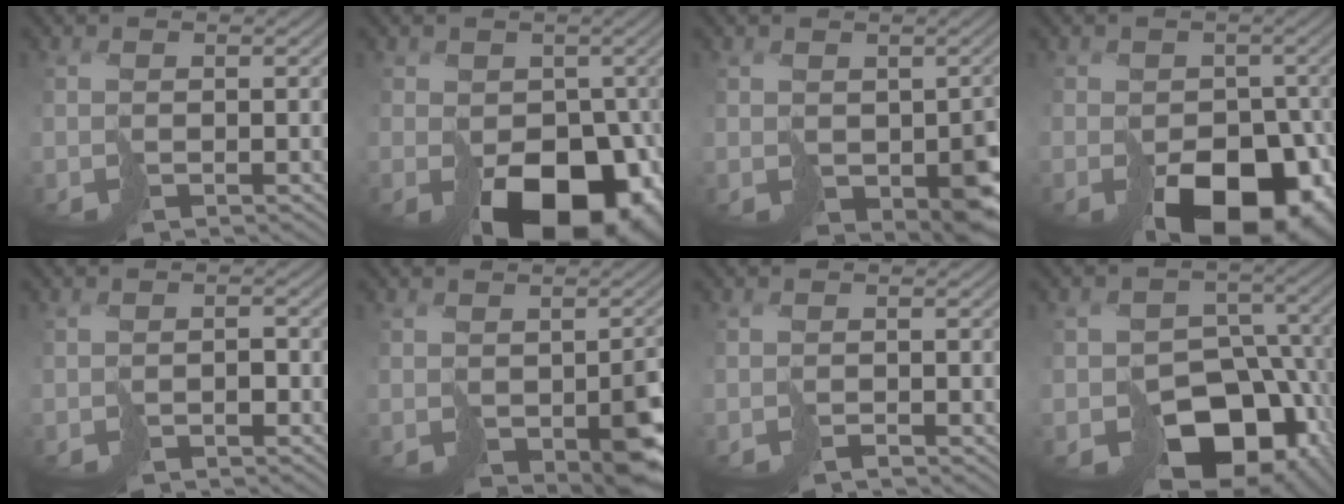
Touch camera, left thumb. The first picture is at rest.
{"total": 16.4, "force": [-5.8, 11.0, 10.7], "torque": [-0.165, -0.046, -0.067]}
{"total": 6.1, "force": [-1.1, 4.0, 4.5], "torque": [-0.071, -0.028, -0.006]}
{"total": 15.6, "force": [-7.1, 10.0, 9.7], "torque": [-0.139, -0.038, -0.094]}
{"total": 1.4, "force": [-0.9, 0.8, 0.8], "torque": [-0.015, 0.003, -0.018]}
{"total": 6.7, "force": [-2.1, 3.7, 5.2], "torque": [-0.080, -0.027, -0.016]}
{"total": 0.7, "force": [-0.6, 0.3, 0.3], "torque": [-0.005, 0.001, -0.013]}
{"total": 17.9, "force": [-7.6, 13.2, 9.4], "torque": [-0.144, -0.034, -0.104]}